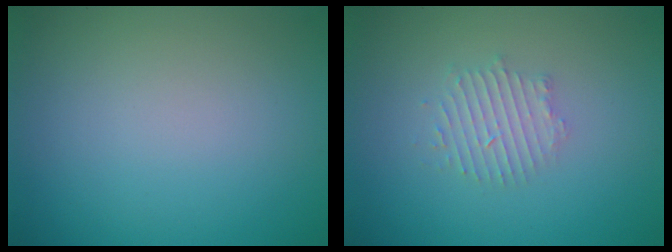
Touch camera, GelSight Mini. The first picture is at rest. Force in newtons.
{"total": 2.1, "press": 2.1, "slide": 0.4}